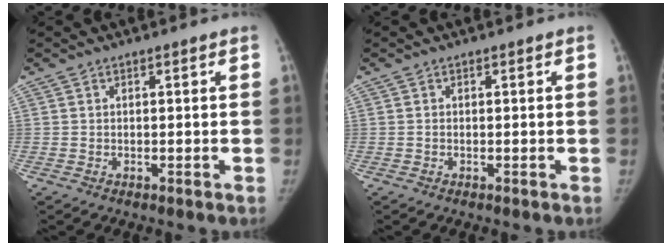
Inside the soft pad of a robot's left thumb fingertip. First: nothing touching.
{"total": 0.0}